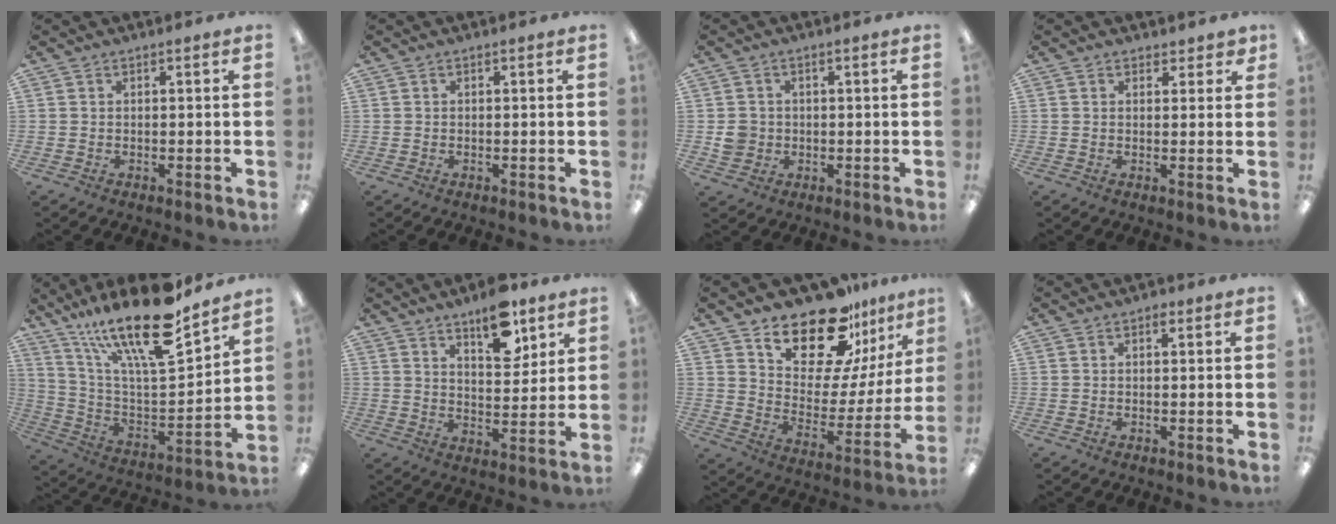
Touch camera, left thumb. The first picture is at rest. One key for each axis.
{"total": 0.0}
{"total": 4.0, "fx": -0.3, "fy": 3.8, "fz": 1.0, "tx": -0.012, "ty": 0.006, "tz": -0.005}
{"total": 2.3, "fx": 1.6, "fy": 1.6, "fz": 0.6, "tx": 0.005, "ty": -0.003, "tz": 0.028}
{"total": 23.1, "fx": 16.5, "fy": 6.5, "fz": 14.8, "tx": -0.263, "ty": -0.113, "tz": 0.276}
{"total": 11.4, "fx": 7.9, "fy": 4.8, "fz": 6.6, "tx": -0.079, "ty": -0.044, "tz": 0.131}
{"total": 18.9, "fx": 15.9, "fy": 7.2, "fz": 7.2, "tx": -0.126, "ty": -0.123, "tz": 0.281}
{"total": 1.0, "fx": 0.5, "fy": 0.6, "fz": 0.7, "tx": -0.008, "ty": 0.000, "tz": 0.007}